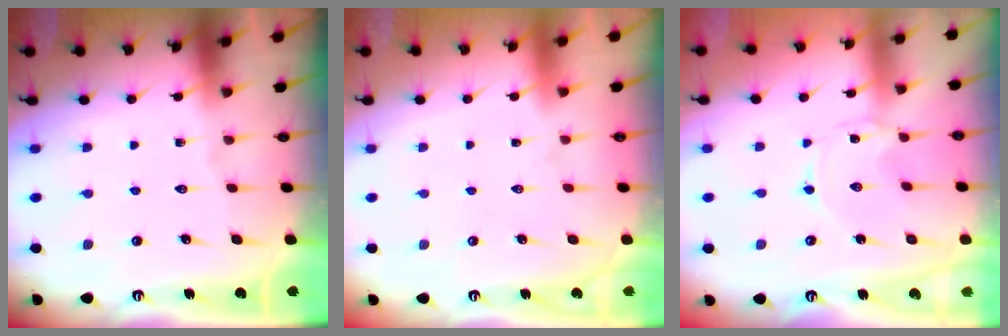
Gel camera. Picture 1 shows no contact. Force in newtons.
{"total": 1.6, "press": 1.6, "slide": 0.1}
{"total": 0.0}